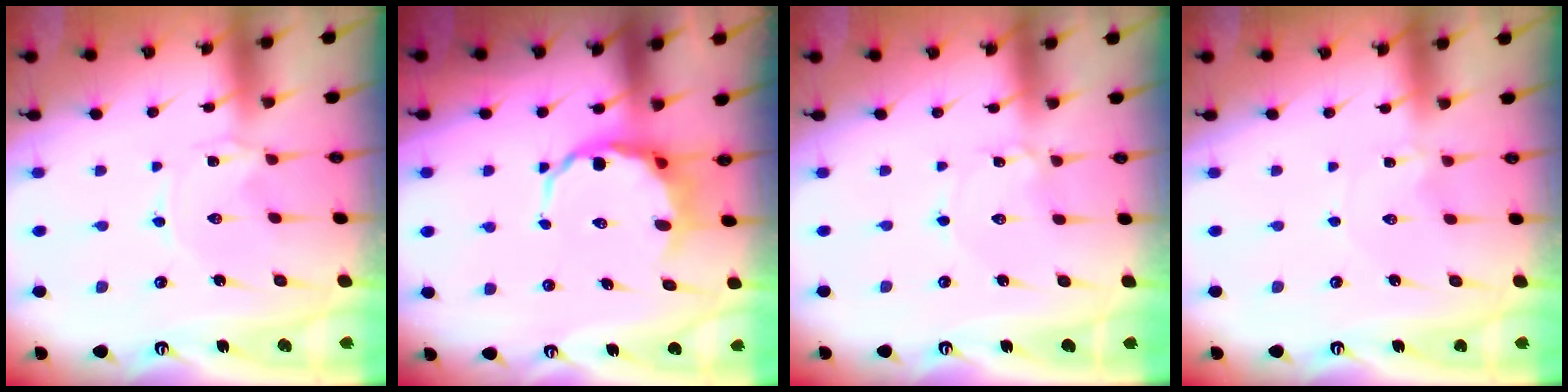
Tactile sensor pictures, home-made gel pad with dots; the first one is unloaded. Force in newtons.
{"total": 7.8, "press": 7.5, "slide": 2.0}
{"total": 1.1, "press": 1.1, "slide": 0.1}
{"total": 1.0, "press": 1.0, "slide": 0.2}